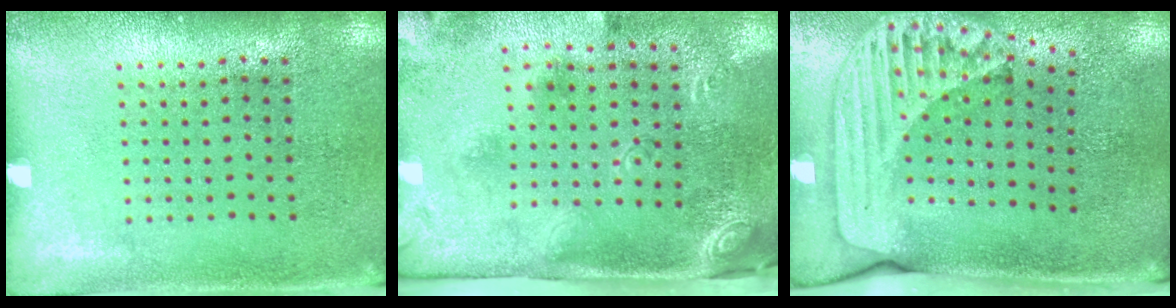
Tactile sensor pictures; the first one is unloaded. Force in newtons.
{"total": 2.8, "press": 1.7, "slide": 2.2}
{"total": 2.4, "press": 1.7, "slide": 1.7}